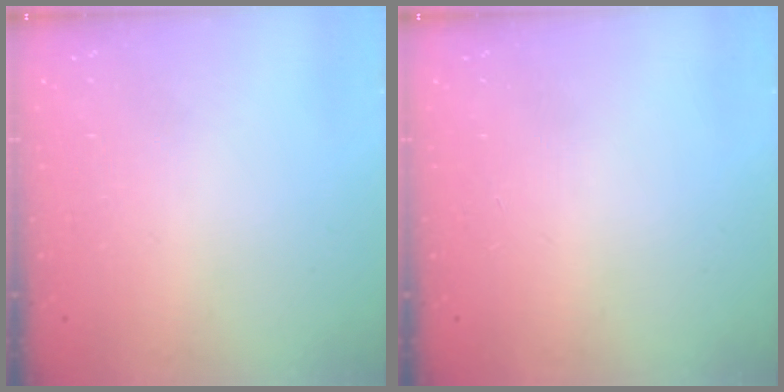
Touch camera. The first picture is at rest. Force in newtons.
{"total": 0.0}